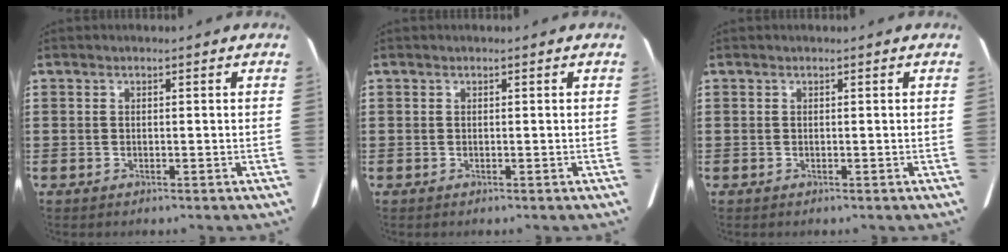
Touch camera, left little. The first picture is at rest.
{"total": 0.0}
{"total": 0.0}